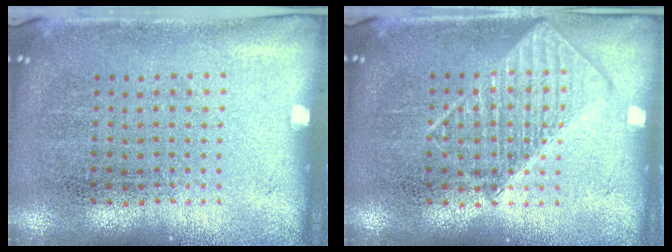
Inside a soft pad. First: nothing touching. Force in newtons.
{"total": 2.4, "press": 2.3, "slide": 0.4}